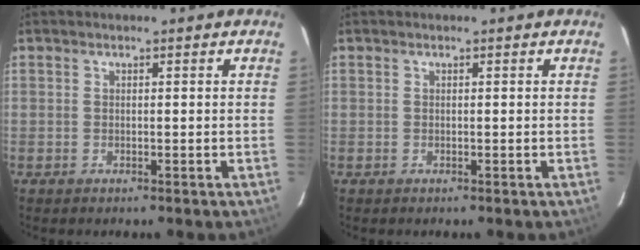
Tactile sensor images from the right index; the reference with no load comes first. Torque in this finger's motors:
{"motor_torque": [0.00, 0.01, 0.01, 0.00]}